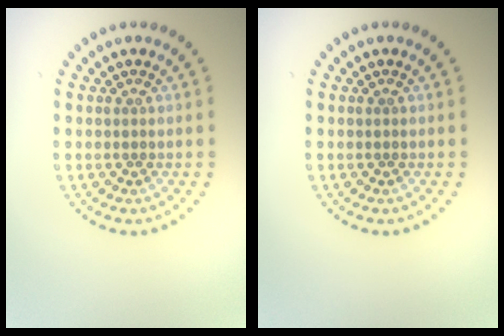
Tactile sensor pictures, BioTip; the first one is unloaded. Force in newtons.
{"total": 0.0}